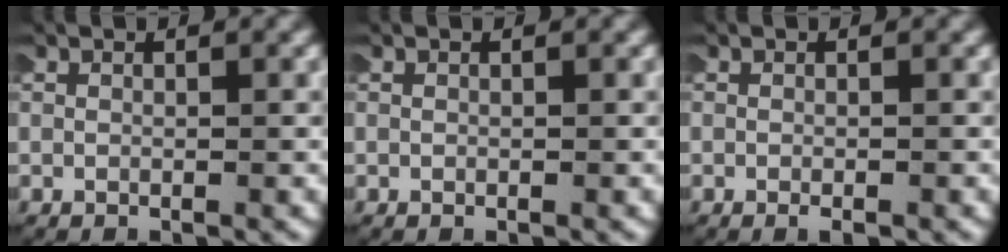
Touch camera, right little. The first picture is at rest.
{"total": 0.0}
{"total": 0.8, "force": [-0.6, 0.2, 0.5], "torque": [-0.014, -0.005, -0.008]}